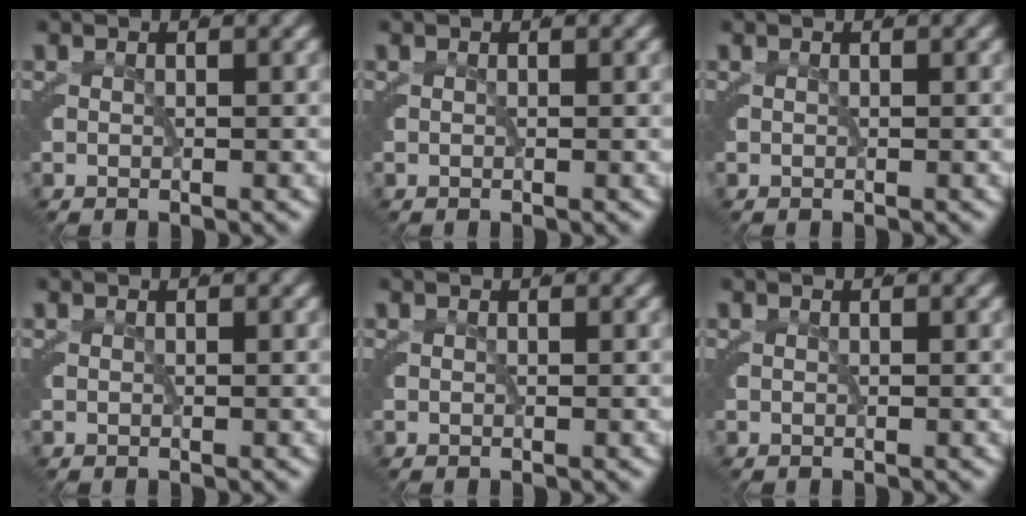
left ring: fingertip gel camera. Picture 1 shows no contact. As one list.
[{"total": 0.0}, {"total": 0.0}, {"total": 0.0}, {"total": 0.0}, {"total": 0.0}]